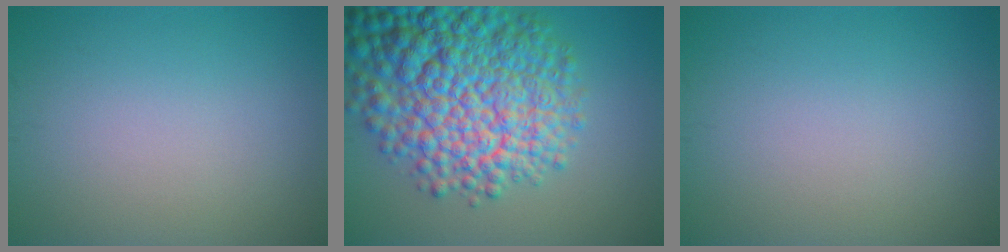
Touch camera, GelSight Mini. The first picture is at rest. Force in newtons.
{"total": 13.4, "press": 13.4, "slide": 0.4}
{"total": 0.0}